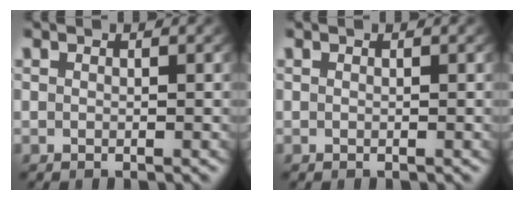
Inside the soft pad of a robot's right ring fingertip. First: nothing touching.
{"total": 0.0}